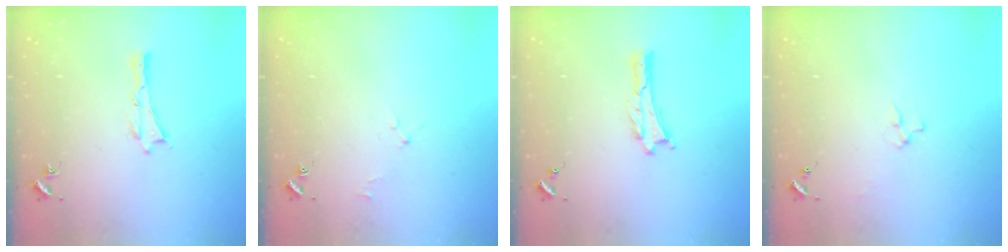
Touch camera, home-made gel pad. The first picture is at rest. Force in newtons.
{"total": 1.7, "press": 1.6, "slide": 0.3}
{"total": 0.0}
{"total": 2.3, "press": 2.3, "slide": 0.3}